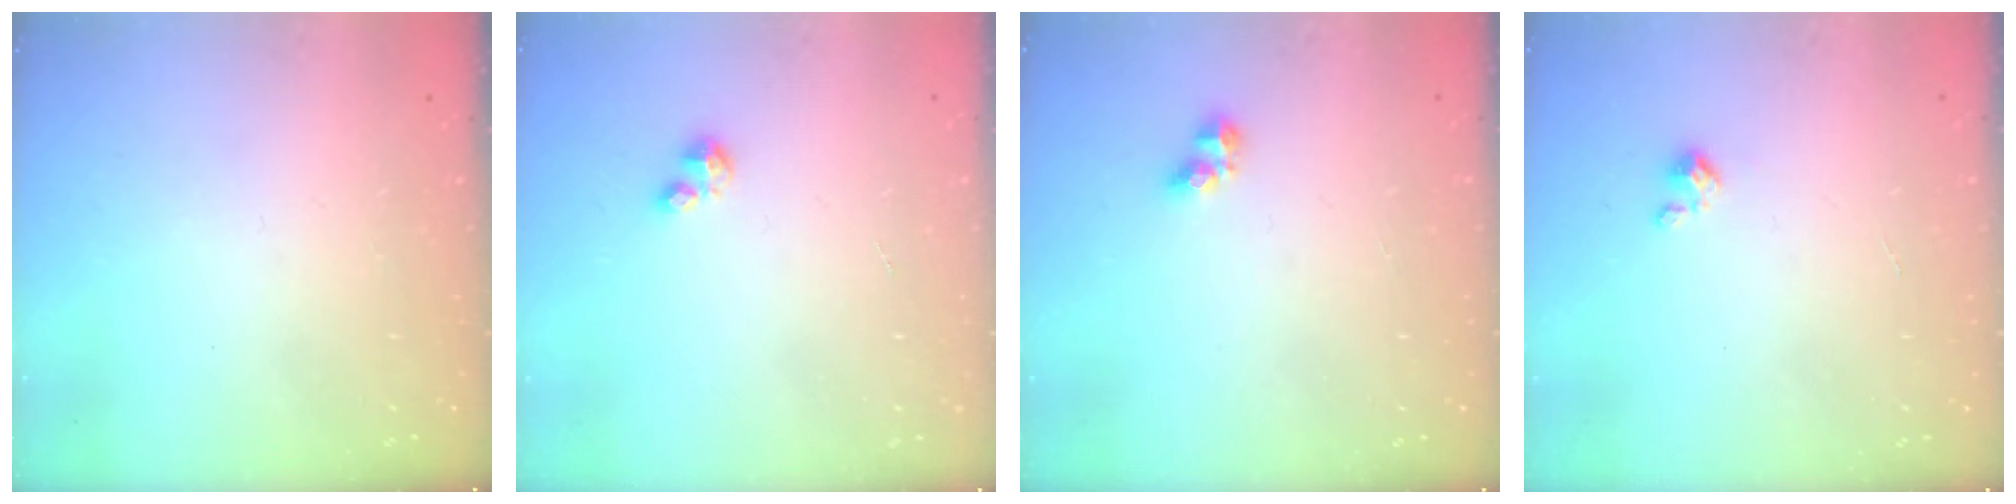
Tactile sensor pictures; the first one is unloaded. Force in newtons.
{"total": 2.0, "press": 2.0, "slide": 0.4}
{"total": 3.6, "press": 3.4, "slide": 1.1}
{"total": 1.6, "press": 1.6, "slide": 0.4}